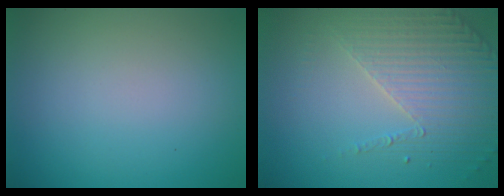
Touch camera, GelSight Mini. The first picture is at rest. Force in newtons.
{"total": 4.1, "press": 3.3, "slide": 2.4}